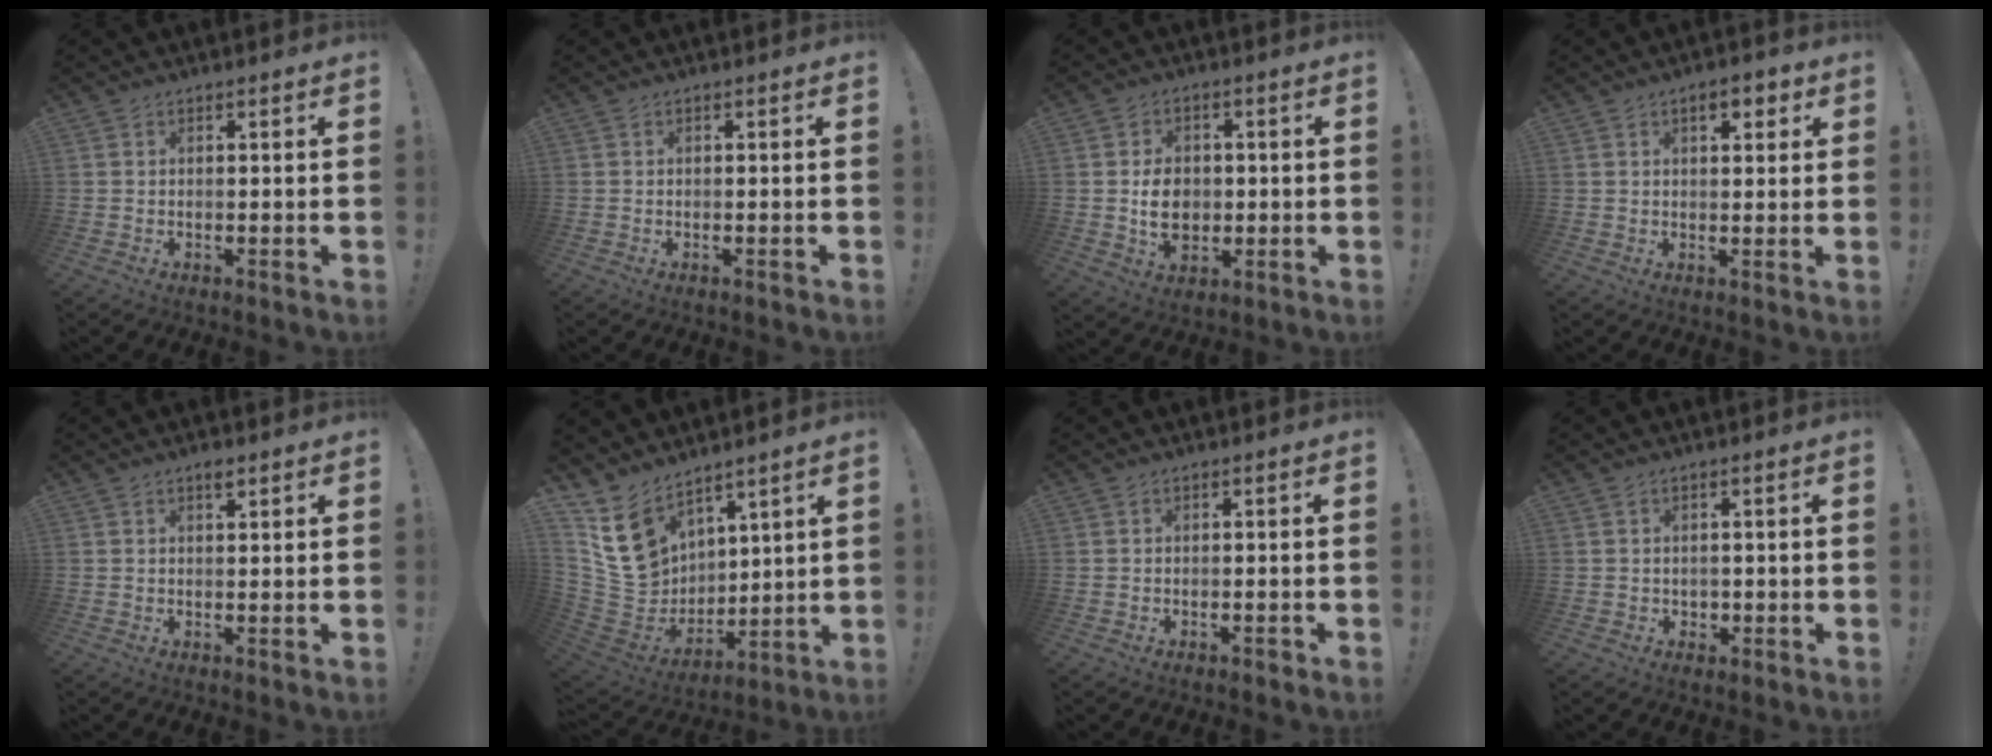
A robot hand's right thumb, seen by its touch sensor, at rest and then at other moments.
{"total": 0.0}
{"total": 9.1, "force": [-0.5, 7.1, 5.6], "torque": [-0.069, 0.003, -0.008]}
{"total": 4.8, "force": [2.4, 2.4, 3.4], "torque": [-0.032, -0.006, 0.034]}
{"total": 1.9, "force": [1.3, 0.3, 1.3], "torque": [-0.007, -0.008, 0.019]}
{"total": 16.7, "force": [10.4, 11.2, 6.7], "torque": [-0.126, -0.063, 0.206]}
{"total": 0.6, "force": [-0.5, 0.1, 0.3], "torque": [-0.007, 0.003, -0.008]}
{"total": 1.7, "force": [0.4, 1.7, 0.3], "torque": [0.000, -0.003, 0.007]}